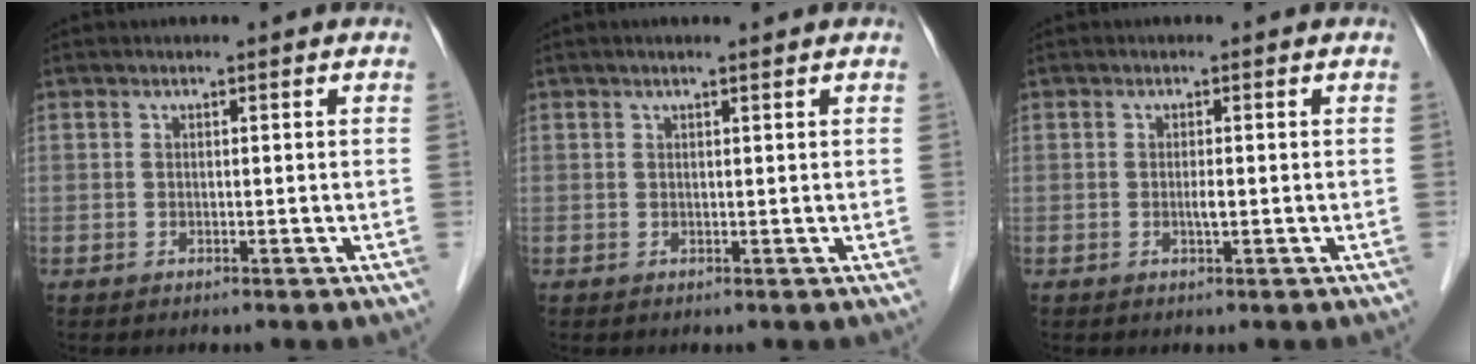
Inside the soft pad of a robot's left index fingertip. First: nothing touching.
{"total": 1.7, "force": [1.5, 0.0, 1.0], "torque": [-0.014, 0.014, 0.023]}
{"total": 0.9, "force": [-0.1, 0.1, 0.9], "torque": [-0.018, -0.002, -0.002]}